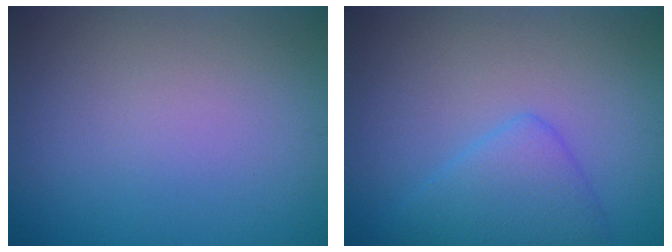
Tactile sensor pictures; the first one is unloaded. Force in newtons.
{"total": 3.4, "press": 3.4, "slide": 0.3}